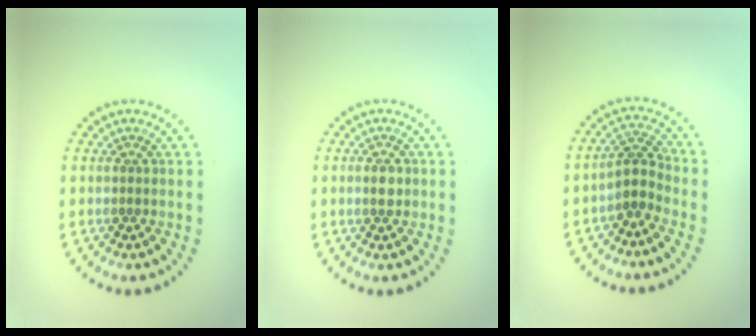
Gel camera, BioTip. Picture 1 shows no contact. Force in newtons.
{"total": 1.5, "press": 1.5, "slide": 0.2}
{"total": 2.5, "press": 2.0, "slide": 1.5}